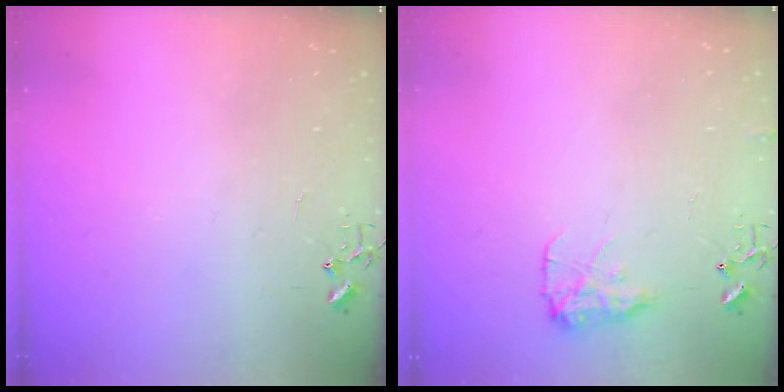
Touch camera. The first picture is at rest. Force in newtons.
{"total": 9.8, "press": 9.8, "slide": 0.2}